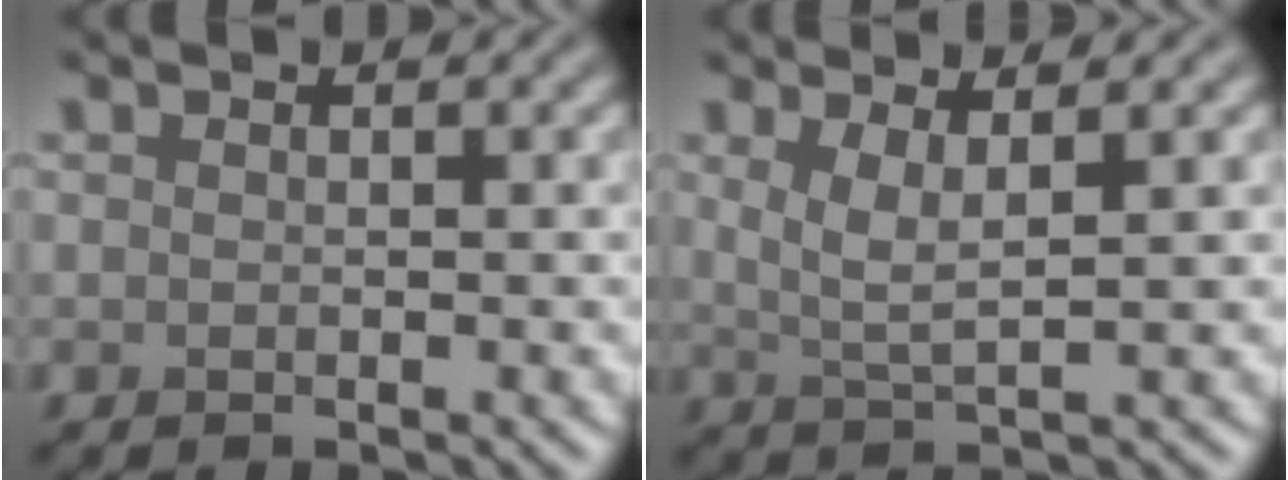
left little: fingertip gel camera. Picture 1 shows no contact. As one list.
[{"total": 2.8, "force": [1.1, 0.6, 2.5], "torque": [-0.048, -0.004, 0.024]}]